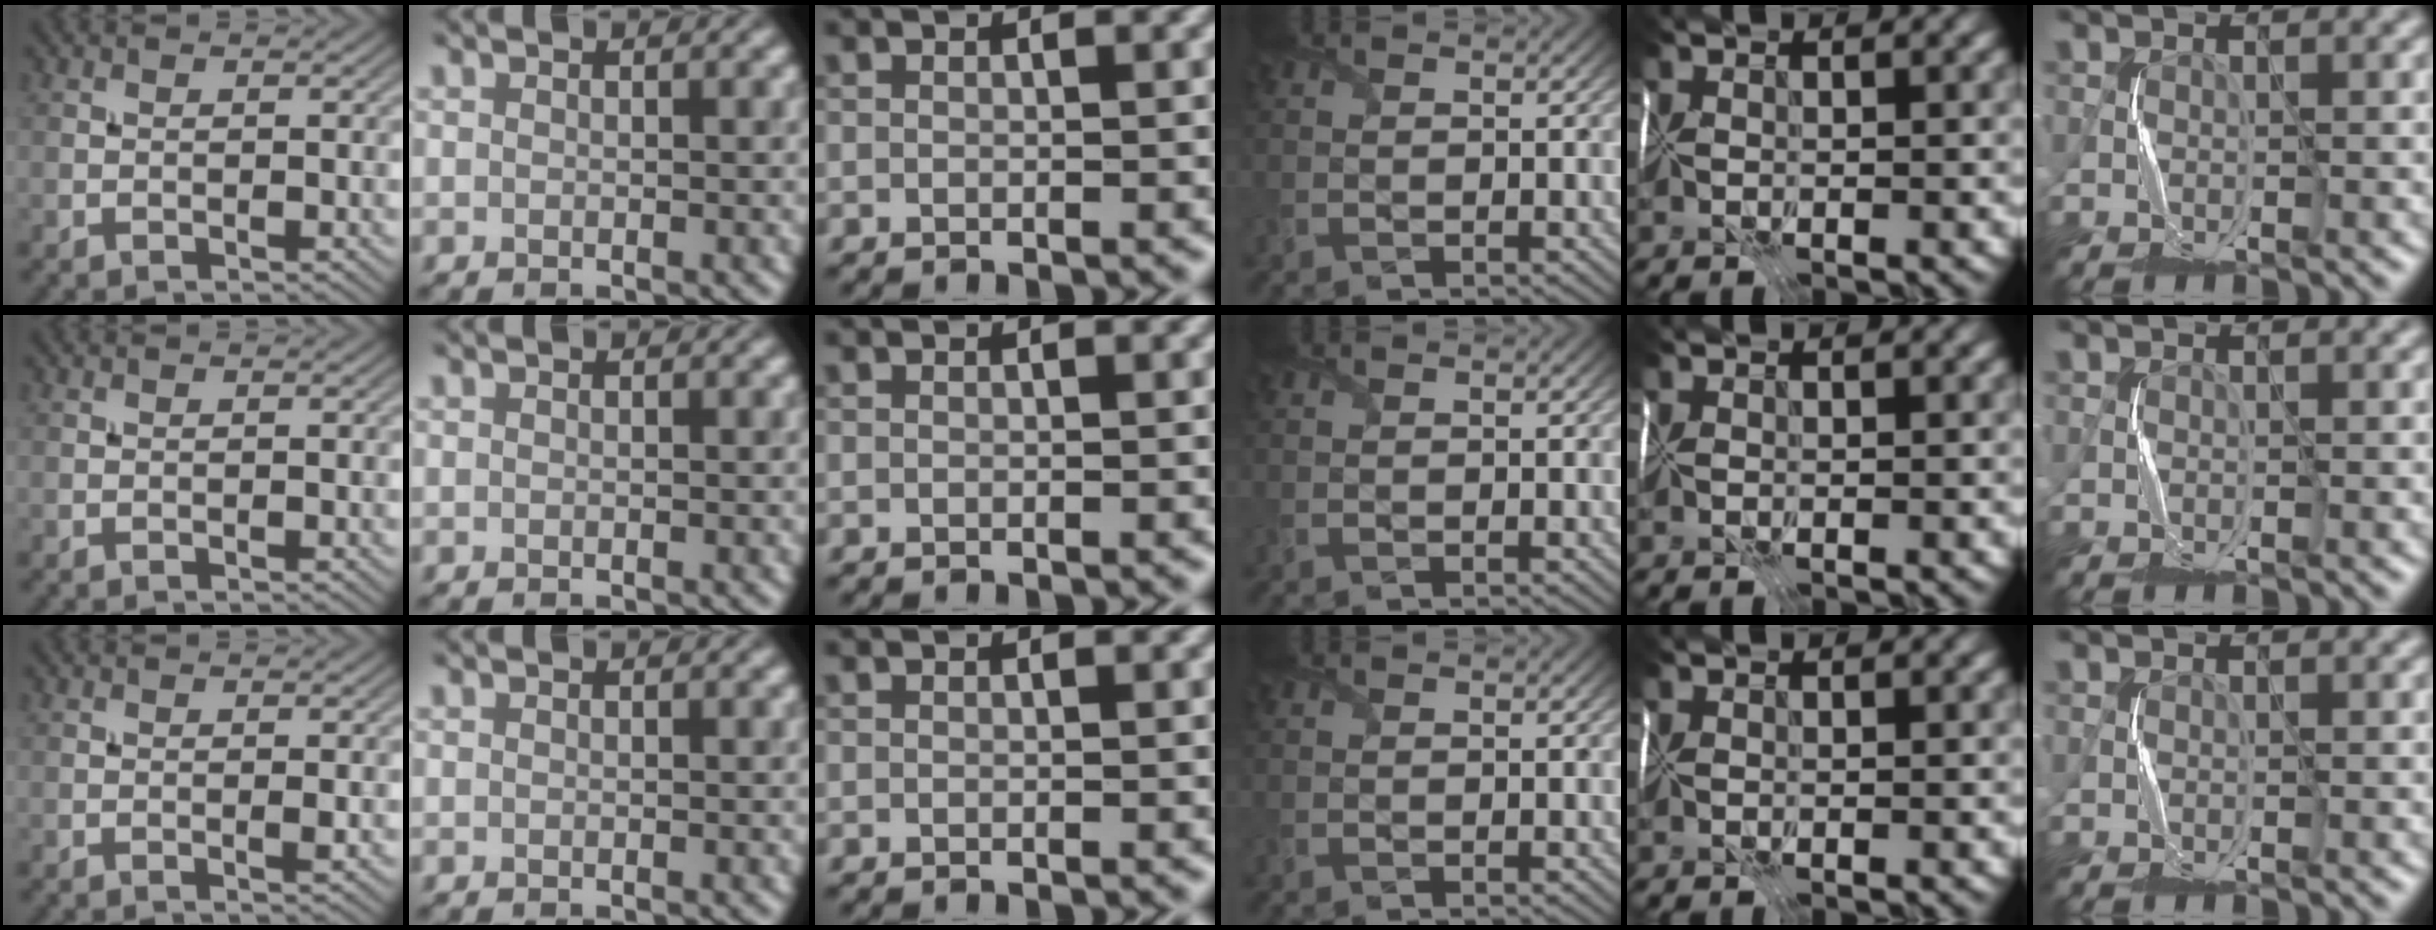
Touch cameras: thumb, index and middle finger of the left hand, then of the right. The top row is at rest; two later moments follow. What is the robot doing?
{"motion": "fold", "object": "shipping label"}